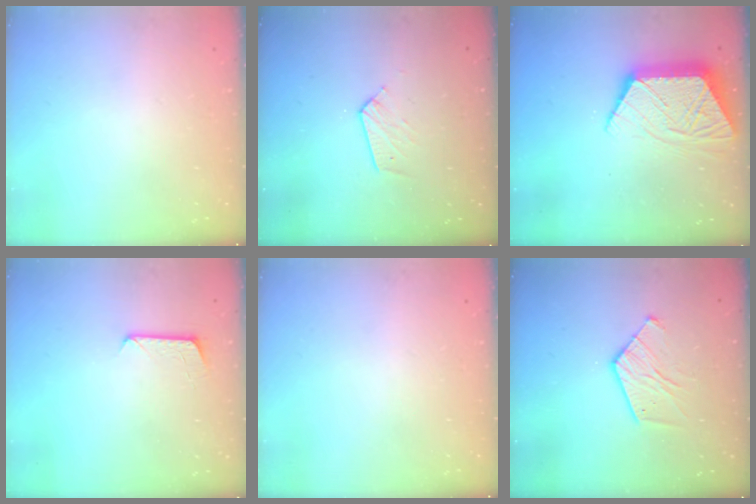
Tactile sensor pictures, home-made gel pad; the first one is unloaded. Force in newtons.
{"total": 5.5, "press": 5.5, "slide": 0.5}
{"total": 13.3, "press": 13.3, "slide": 1.0}
{"total": 8.8, "press": 8.8, "slide": 0.6}
{"total": 0.0}
{"total": 9.9, "press": 9.9, "slide": 0.8}